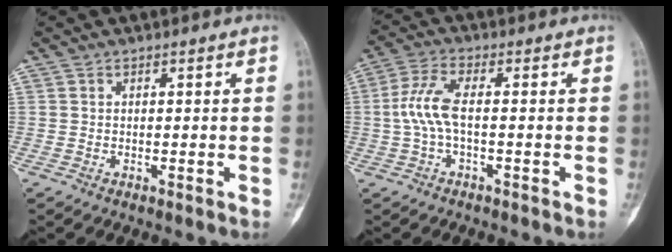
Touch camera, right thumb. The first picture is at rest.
{"total": 6.8, "force": [-0.6, 2.6, 6.3], "torque": [-0.152, 0.020, -0.017]}